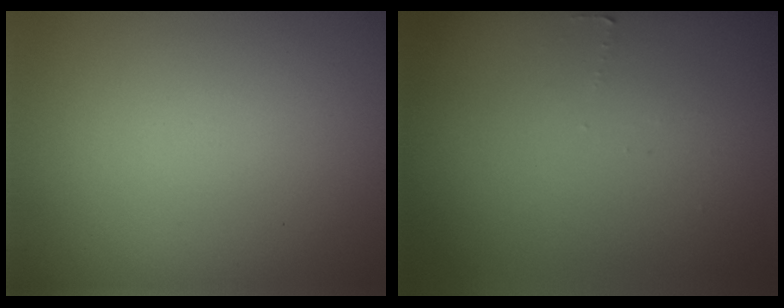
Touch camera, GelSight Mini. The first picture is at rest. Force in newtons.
{"total": 0.5, "press": 0.5, "slide": 0.1}